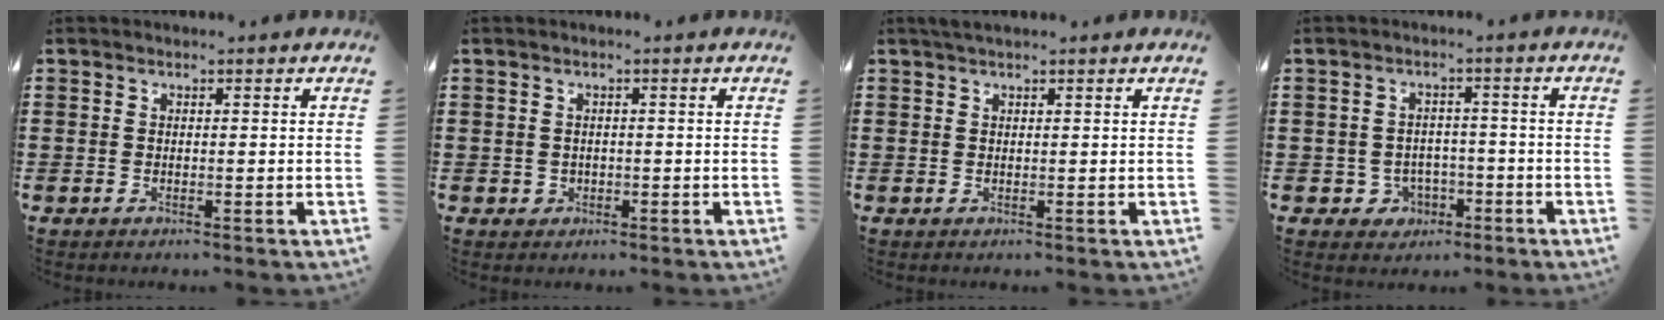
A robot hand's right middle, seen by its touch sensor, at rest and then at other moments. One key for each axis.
{"total": 0.9, "fx": 0.0, "fy": 0.9, "fz": 0.2, "tx": -0.007, "ty": 0.007, "tz": -0.001}
{"total": 1.1, "fx": 0.9, "fy": 0.4, "fz": 0.6, "tx": -0.014, "ty": 0.003, "tz": 0.016}
{"total": 3.2, "fx": -1.6, "fy": 2.6, "fz": 0.9, "tx": -0.026, "ty": 0.004, "tz": -0.036}